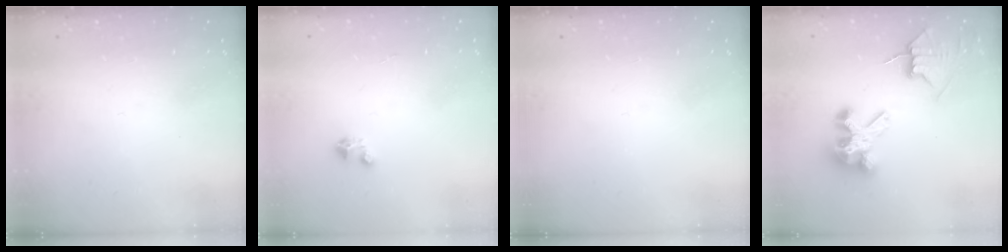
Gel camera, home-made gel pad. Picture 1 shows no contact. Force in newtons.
{"total": 2.1, "press": 2.1, "slide": 0.1}
{"total": 0.0}
{"total": 7.6, "press": 7.6, "slide": 0.8}